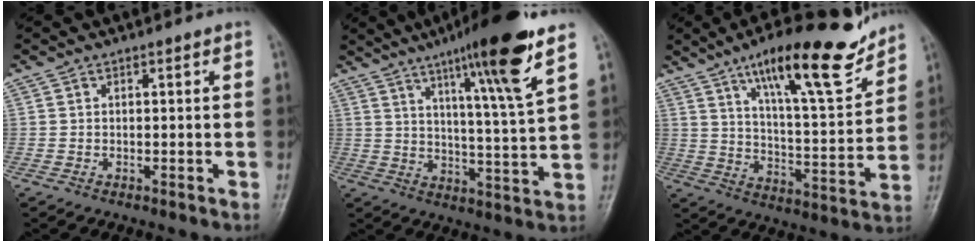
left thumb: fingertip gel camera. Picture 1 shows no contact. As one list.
[{"total": 16.3, "force": [9.5, 0.8, 13.2], "torque": [-0.201, -0.047, 0.148]}, {"total": 19.3, "force": [12.9, 4.7, 13.5], "torque": [-0.178, -0.068, 0.209]}]